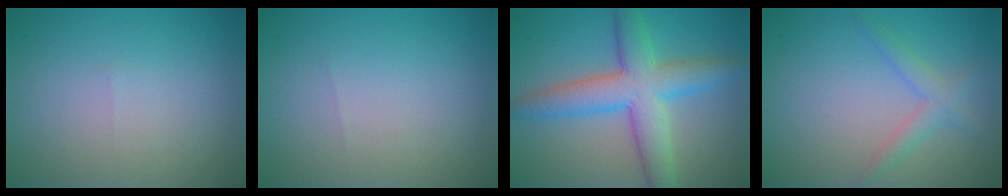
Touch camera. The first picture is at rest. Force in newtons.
{"total": 0.0}
{"total": 6.1, "press": 6.1, "slide": 0.4}
{"total": 2.1, "press": 2.1, "slide": 0.1}